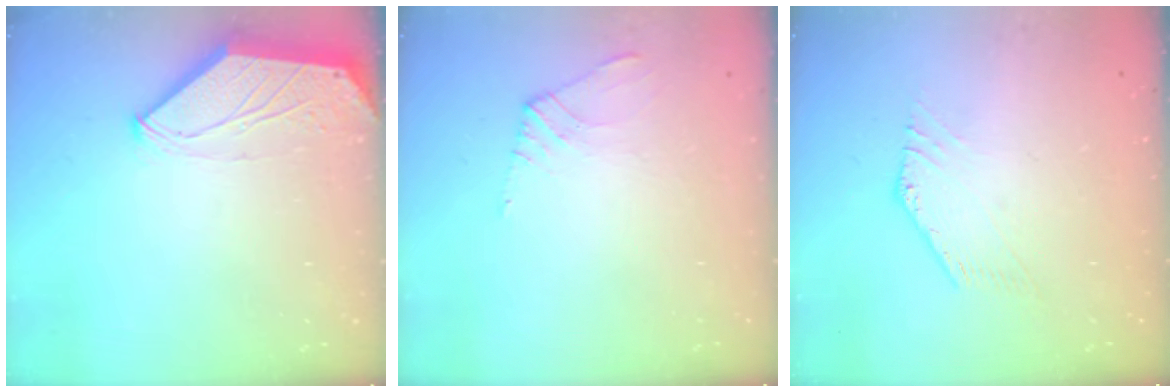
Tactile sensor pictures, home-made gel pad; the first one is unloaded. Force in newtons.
{"total": 3.0, "press": 3.0, "slide": 0.4}
{"total": 0.0}